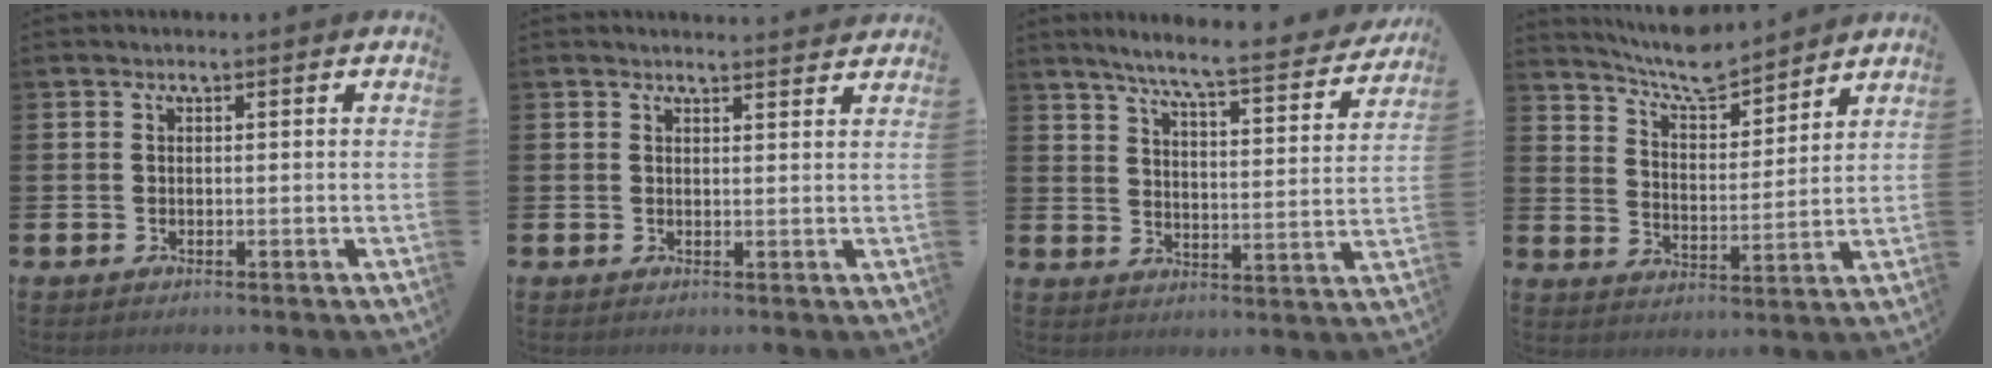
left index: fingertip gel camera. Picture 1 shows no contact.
{"total": 1.9, "force": [1.9, 0.1, -0.1], "torque": [0.008, -0.013, 0.033]}
{"total": 7.3, "force": [6.6, 0.1, 3.0], "torque": [-0.077, -0.048, 0.109]}
{"total": 7.3, "force": [7.0, 1.1, 1.7], "torque": [-0.066, -0.039, 0.127]}